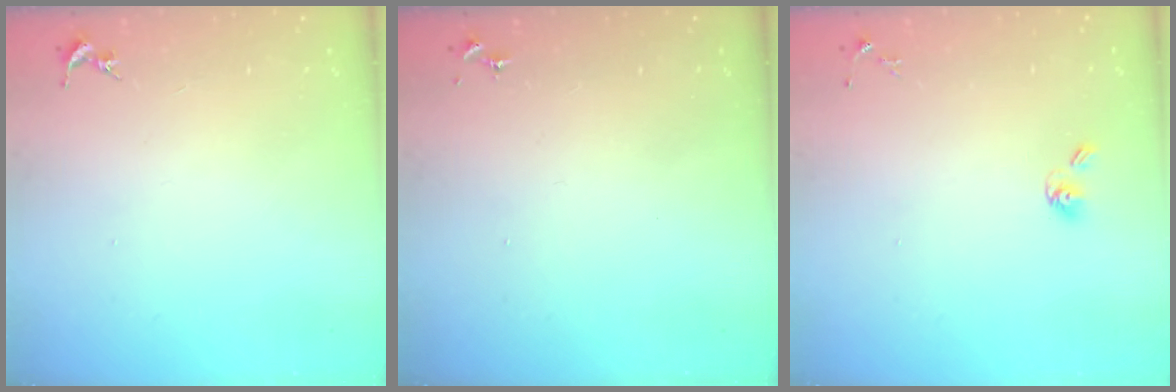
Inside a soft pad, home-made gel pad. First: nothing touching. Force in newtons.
{"total": 0.0}
{"total": 5.6, "press": 5.1, "slide": 2.3}